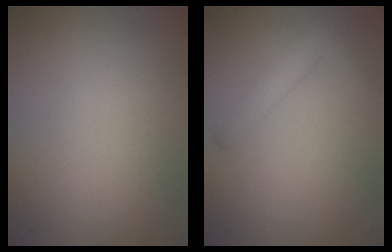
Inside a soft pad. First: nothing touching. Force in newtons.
{"total": 2.3, "press": 2.3, "slide": 0.2}